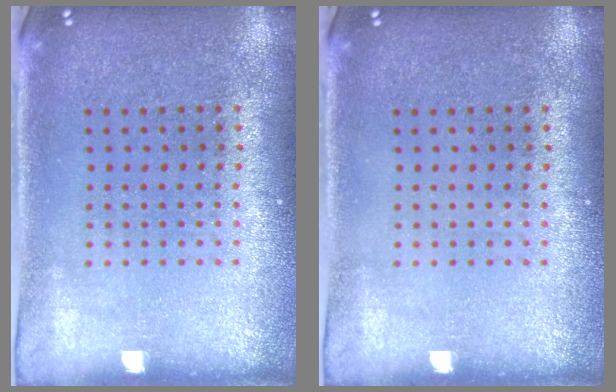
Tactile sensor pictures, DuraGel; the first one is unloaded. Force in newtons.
{"total": 0.0}